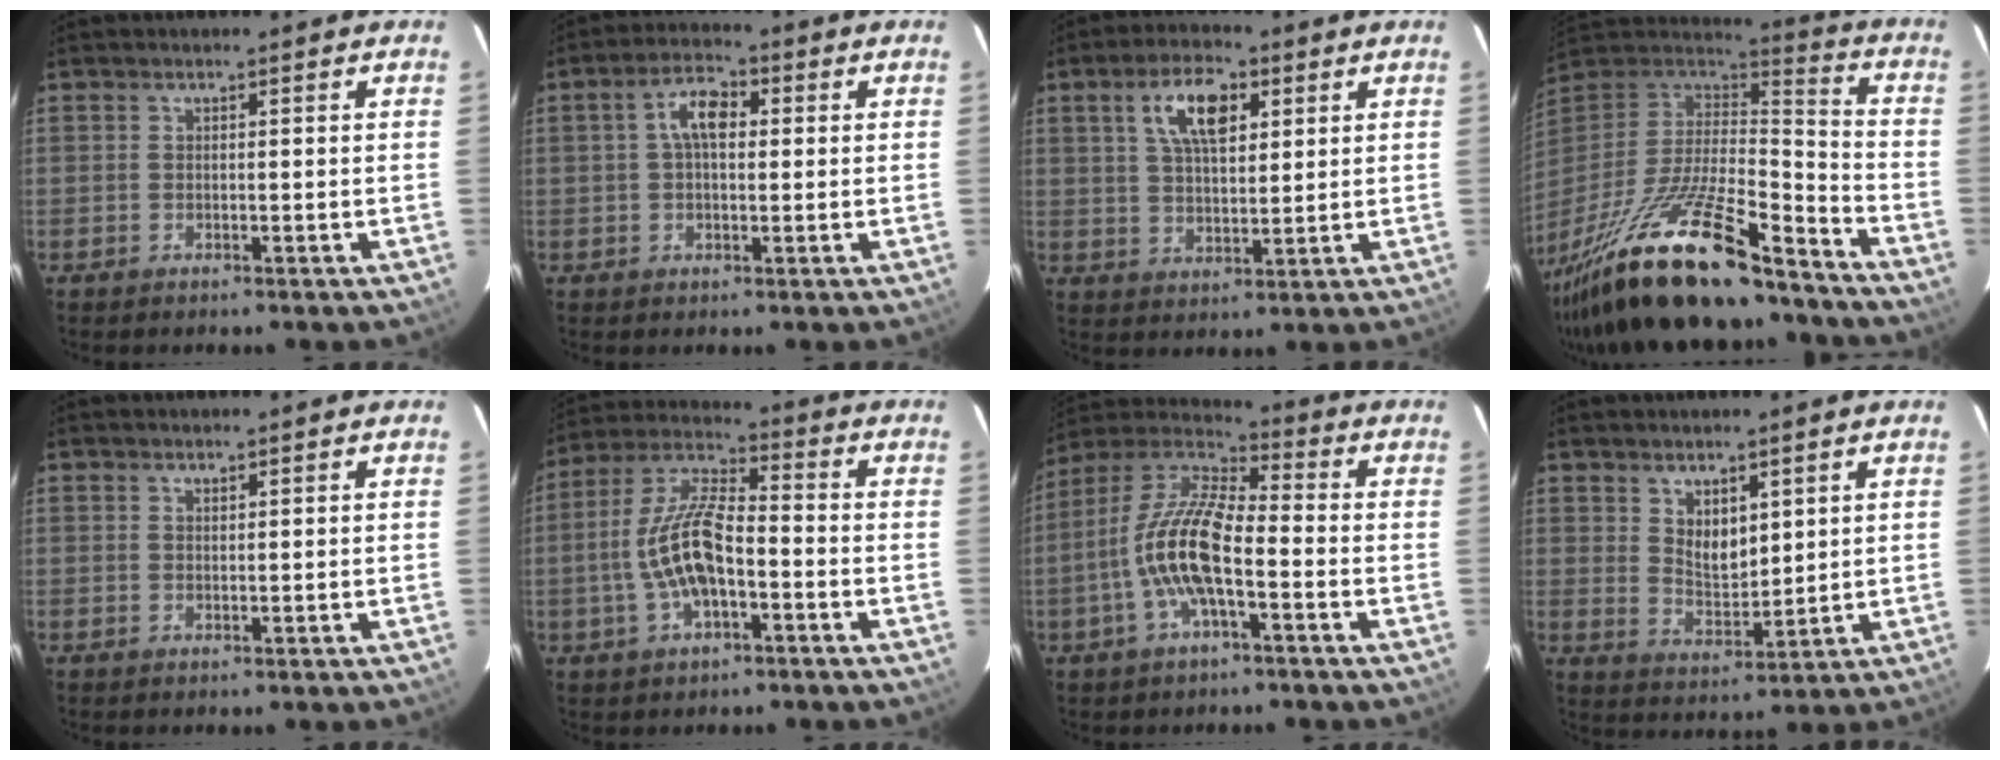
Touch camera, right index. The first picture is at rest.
{"total": 6.1, "force": [1.0, 3.3, 5.0], "torque": [-0.092, 0.021, 0.017]}
{"total": 9.4, "force": [3.8, 4.2, 7.5], "torque": [-0.136, 0.019, 0.069]}
{"total": 28.6, "force": [-20.9, 6.9, 18.3], "torque": [-0.356, -0.053, -0.350]}
{"total": 0.7, "force": [0.6, 0.2, 0.2], "torque": [-0.004, 0.001, 0.012]}
{"total": 12.5, "force": [-3.3, 4.7, 11.1], "torque": [-0.233, 0.006, -0.060]}
{"total": 13.8, "force": [-3.9, 4.4, 12.5], "torque": [-0.254, 0.004, -0.081]}
{"total": 5.9, "force": [3.4, 3.3, 3.6], "torque": [-0.055, -0.003, 0.066]}